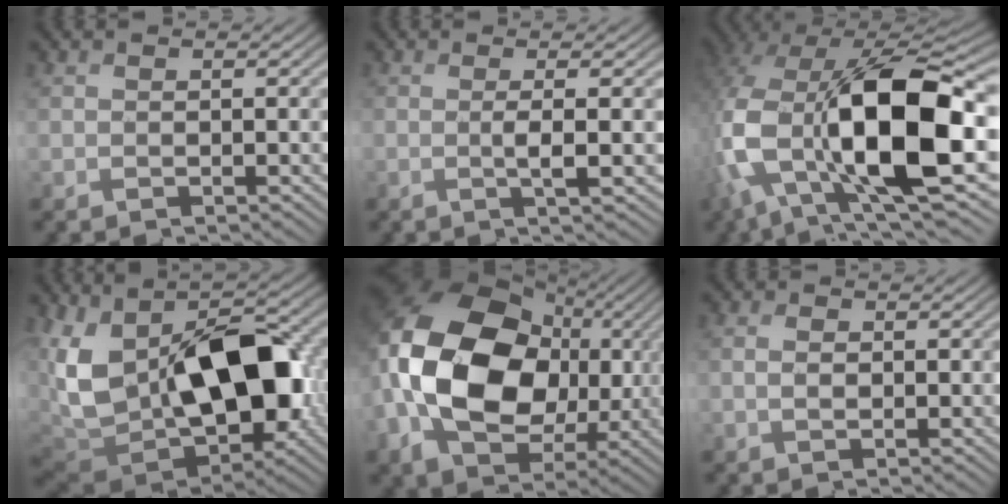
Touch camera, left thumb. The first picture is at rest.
{"total": 3.3, "force": [0.1, 0.5, 3.3], "torque": [-0.059, 0.005, -0.005]}
{"total": 18.8, "force": [-1.2, 10.4, 15.6], "torque": [-0.346, -0.043, -0.003]}
{"total": 19.1, "force": [0.7, 11.3, 15.4], "torque": [-0.331, -0.035, 0.027]}
{"total": 20.0, "force": [0.2, 14.8, 13.5], "torque": [-0.306, -0.010, 0.007]}
{"total": 1.8, "force": [0.0, 1.2, 1.4], "torque": [-0.022, -0.002, 0.000]}